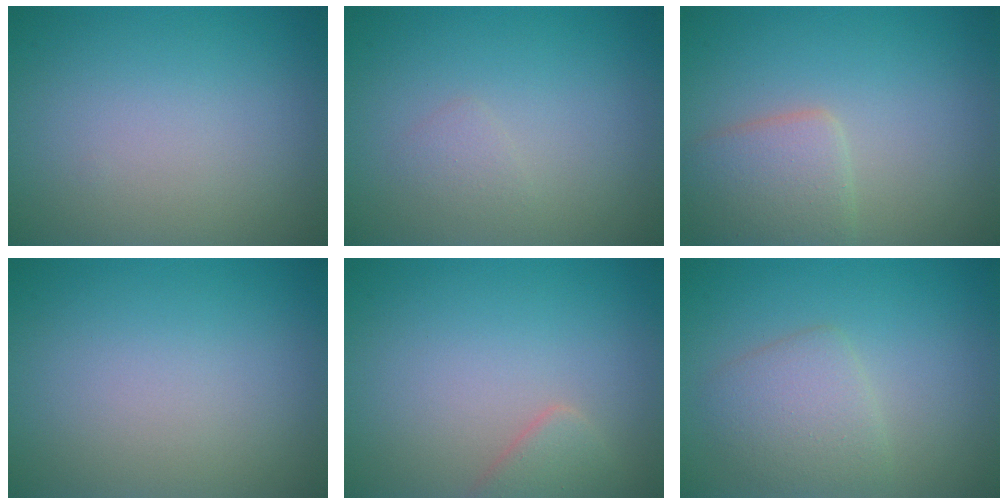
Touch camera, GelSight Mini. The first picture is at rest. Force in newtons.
{"total": 0.9, "press": 0.9, "slide": 0.0}
{"total": 3.4, "press": 3.4, "slide": 0.3}
{"total": 0.0}
{"total": 1.9, "press": 1.9, "slide": 0.2}
{"total": 3.0, "press": 3.0, "slide": 0.1}